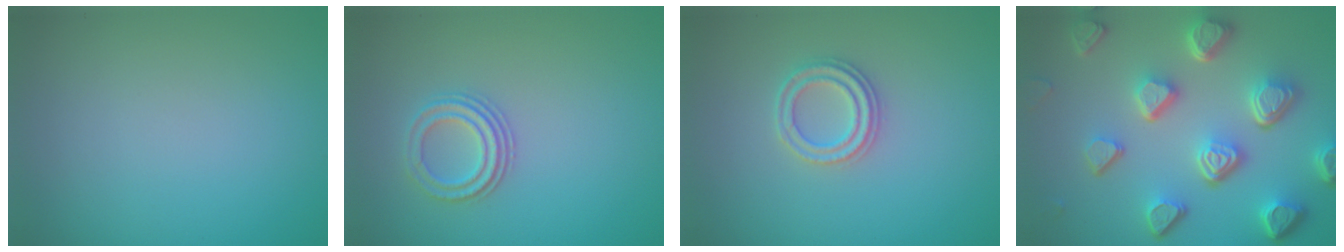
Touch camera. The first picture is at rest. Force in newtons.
{"total": 2.6, "press": 2.3, "slide": 1.2}
{"total": 2.3, "press": 2.3, "slide": 0.4}
{"total": 7.6, "press": 5.6, "slide": 5.2}